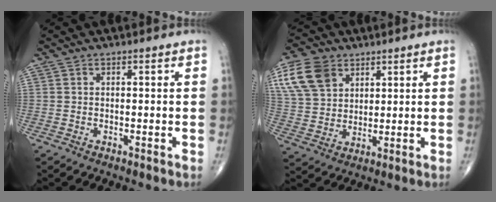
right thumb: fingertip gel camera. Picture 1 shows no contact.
{"total": 11.5, "force": [5.4, 8.1, 6.1], "torque": [-0.108, -0.010, 0.108]}